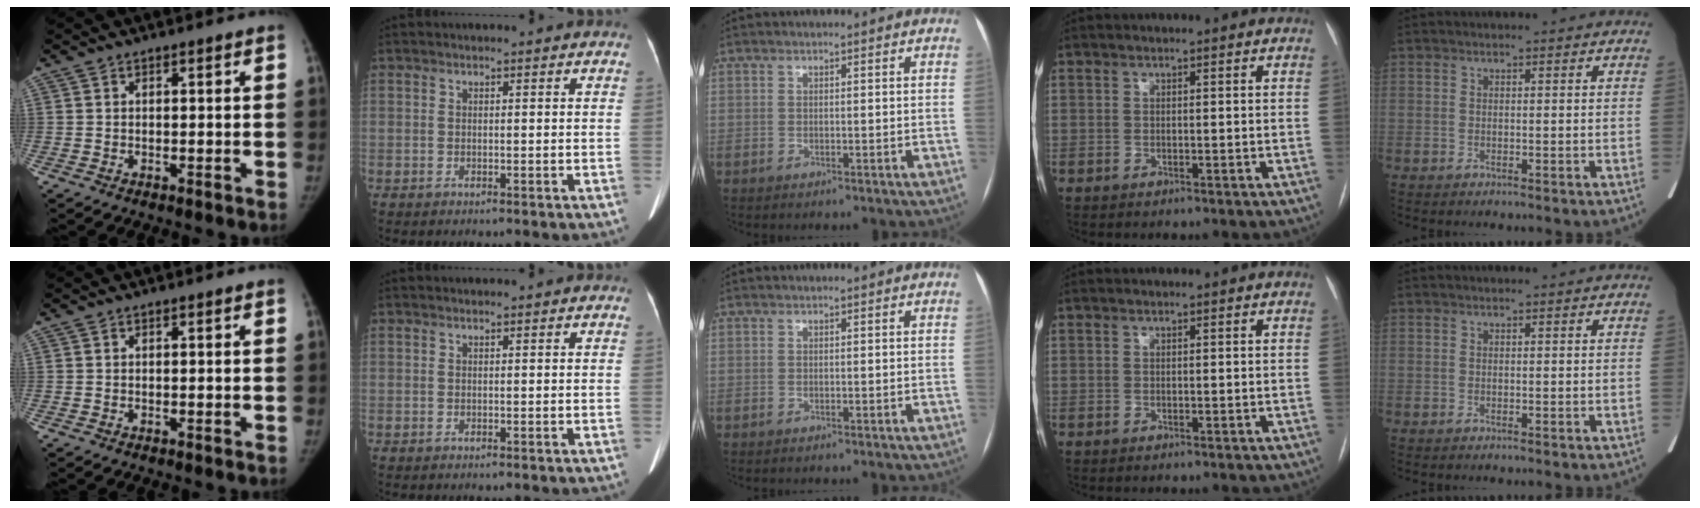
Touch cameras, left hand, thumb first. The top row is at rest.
{}